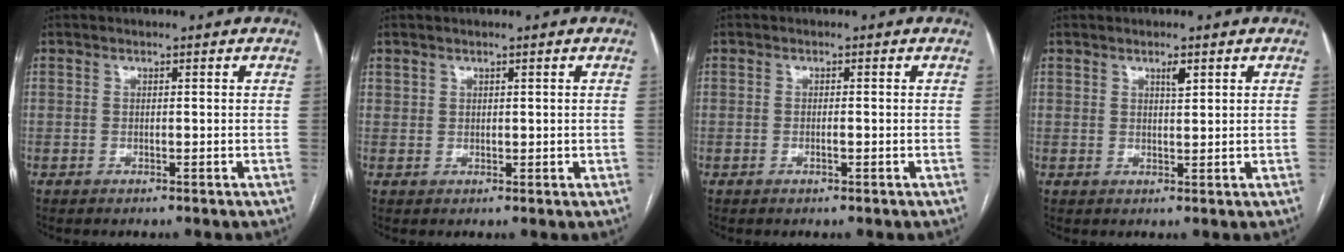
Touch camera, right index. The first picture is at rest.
{"total": 1.1, "force": [0.8, 0.8, 0.2], "torque": [0.005, -0.001, 0.014]}
{"total": 0.9, "force": [-0.4, 0.1, 0.8], "torque": [-0.016, 0.000, -0.005]}
{"total": 1.7, "force": [1.1, 0.4, 1.2], "torque": [-0.022, -0.002, 0.019]}